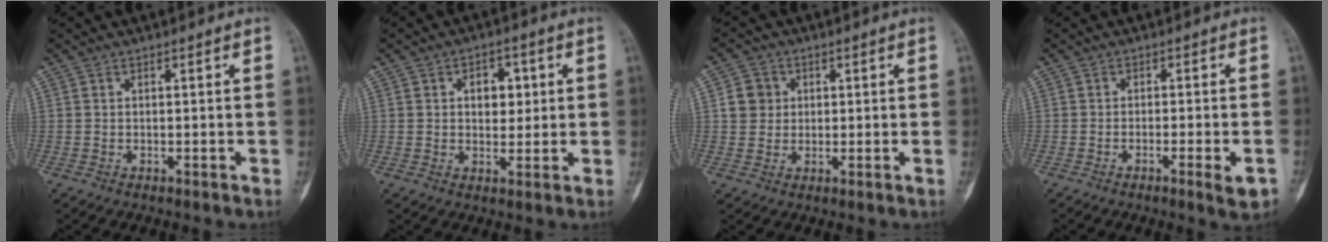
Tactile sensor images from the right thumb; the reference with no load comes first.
{"total": 5.9, "force": [1.4, 4.0, 4.1], "torque": [-0.025, -0.002, 0.018]}
{"total": 4.3, "force": [0.9, 3.9, 1.6], "torque": [-0.008, 0.003, 0.011]}
{"total": 4.5, "force": [-2.1, 0.6, 3.9], "torque": [-0.062, 0.001, -0.032]}